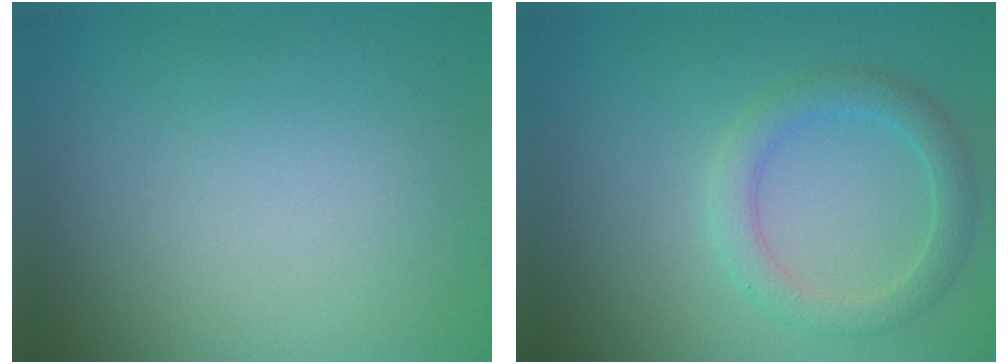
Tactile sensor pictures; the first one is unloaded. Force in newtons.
{"total": 3.0, "press": 3.0, "slide": 0.1}